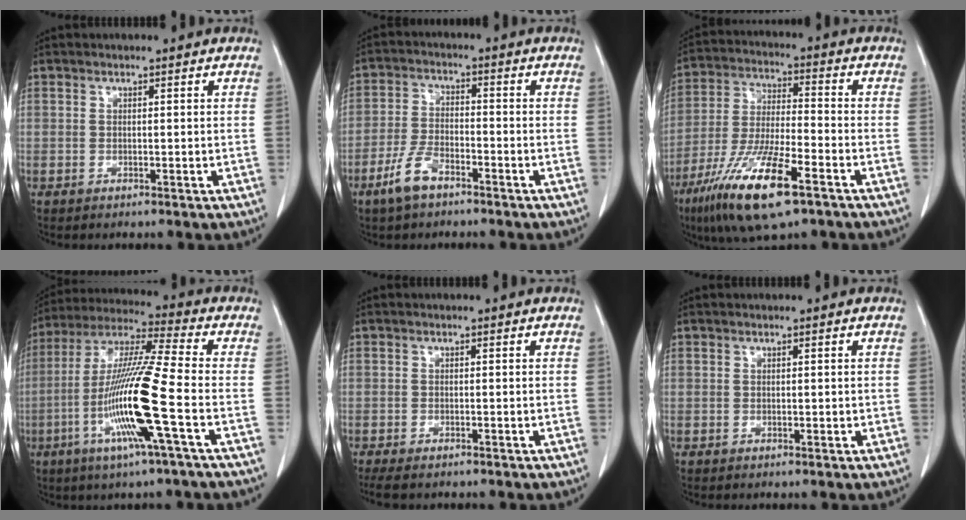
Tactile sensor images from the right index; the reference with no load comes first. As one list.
[{"total": 6.0, "force": [-4.1, 2.4, 3.8], "torque": [-0.087, -0.002, -0.080]}, {"total": 15.1, "force": [-8.6, 2.4, 12.2], "torque": [-0.248, -0.028, -0.155]}, {"total": 16.1, "force": [-4.8, -0.8, 15.4], "torque": [-0.310, -0.014, -0.101]}, {"total": 4.1, "force": [-3.3, 1.3, 2.0], "torque": [-0.032, -0.010, -0.051]}, {"total": 0.7, "force": [0.0, 0.4, 0.5], "torque": [-0.006, 0.000, 0.002]}]